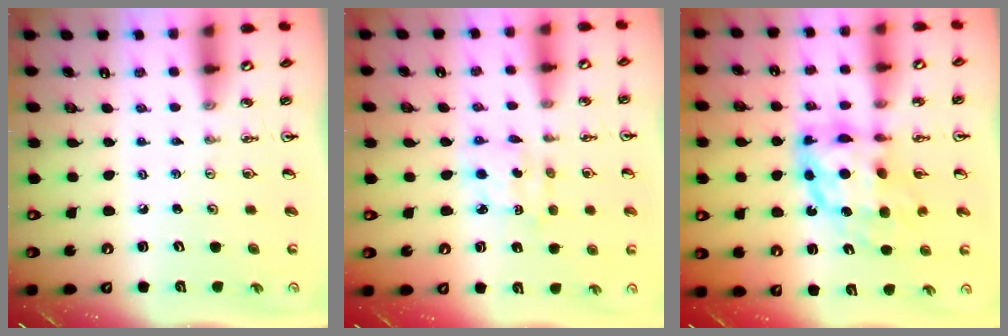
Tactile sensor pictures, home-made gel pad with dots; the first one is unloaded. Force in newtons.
{"total": 2.9, "press": 2.9, "slide": 0.2}
{"total": 12.0, "press": 12.0, "slide": 0.9}